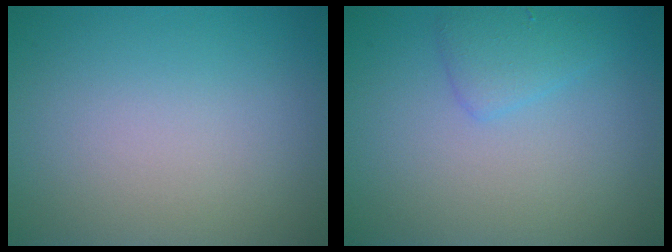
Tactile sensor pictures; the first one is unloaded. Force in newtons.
{"total": 1.8, "press": 1.8, "slide": 0.2}